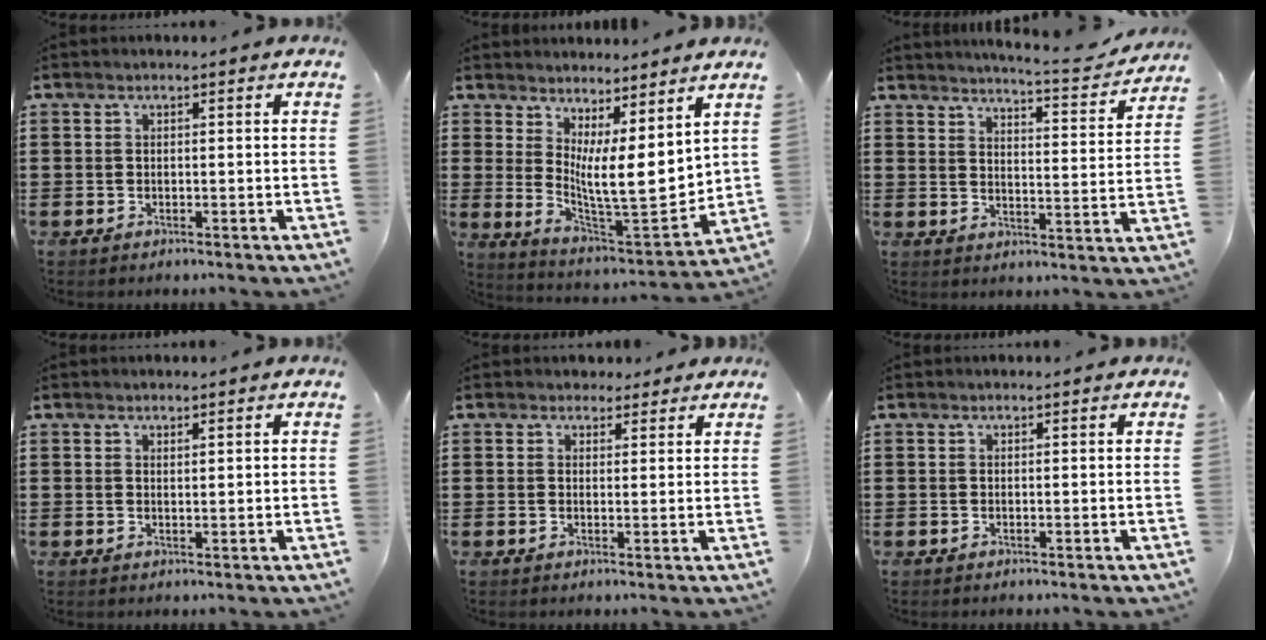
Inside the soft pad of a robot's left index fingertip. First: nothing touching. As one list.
[{"total": 8.5, "force": [3.5, 2.0, 7.4], "torque": [-0.126, -0.050, 0.062]}, {"total": 5.1, "force": [4.8, -0.4, 1.7], "torque": [-0.039, -0.040, 0.076]}, {"total": 1.0, "force": [0.8, 0.0, 0.4], "torque": [-0.010, -0.001, 0.017]}, {"total": 2.0, "force": [1.7, 1.1, 0.2], "torque": [-0.001, 0.006, 0.031]}, {"total": 0.0}]